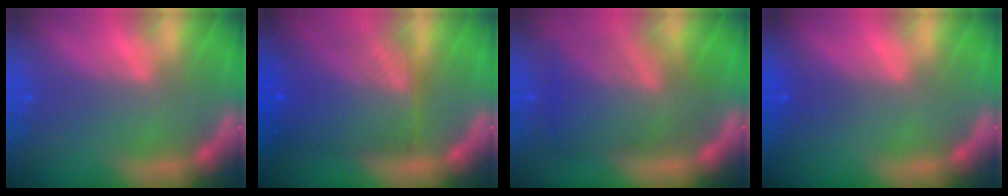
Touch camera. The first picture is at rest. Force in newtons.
{"total": 9.5}
{"total": 8.7}
{"total": 1.0}